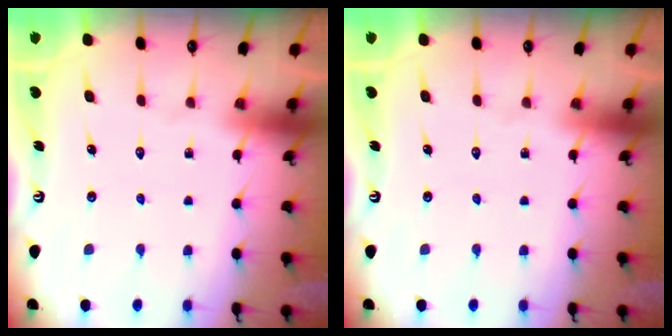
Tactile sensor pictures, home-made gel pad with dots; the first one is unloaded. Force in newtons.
{"total": 0.0}